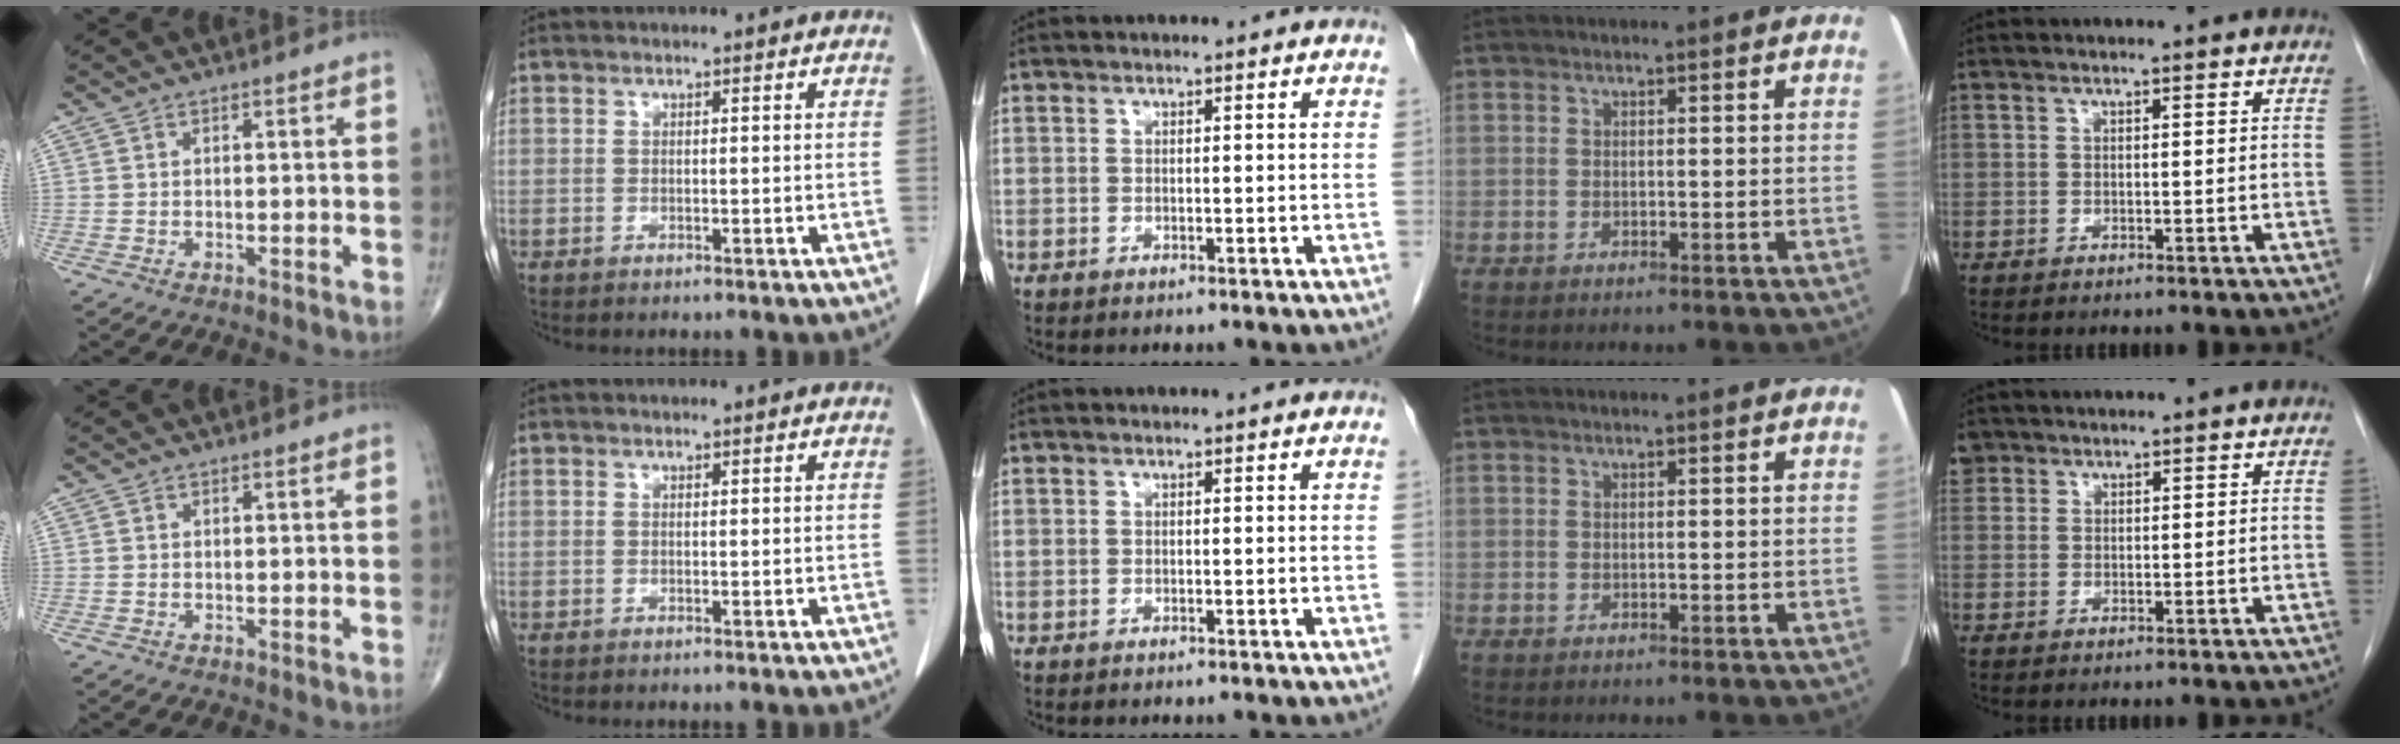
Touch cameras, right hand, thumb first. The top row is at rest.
{"little": {"total": 2.6, "force": [1.4, 2.1, 0.2], "torque": [0.004, 0.010, 0.025]}}